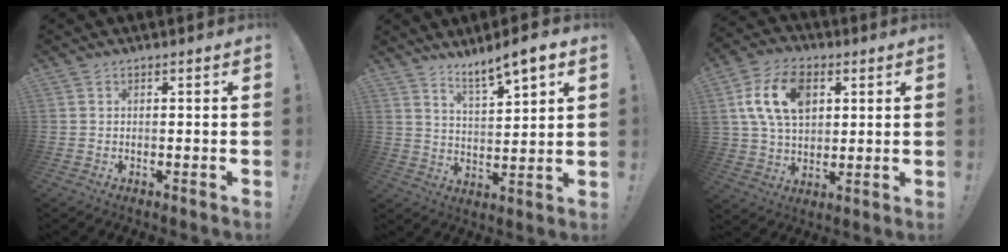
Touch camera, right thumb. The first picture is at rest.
{"total": 8.2, "force": [6.6, 1.7, 4.6], "torque": [-0.072, -0.044, 0.113]}
{"total": 15.7, "force": [5.2, 10.9, 10.1], "torque": [-0.182, -0.010, 0.099]}